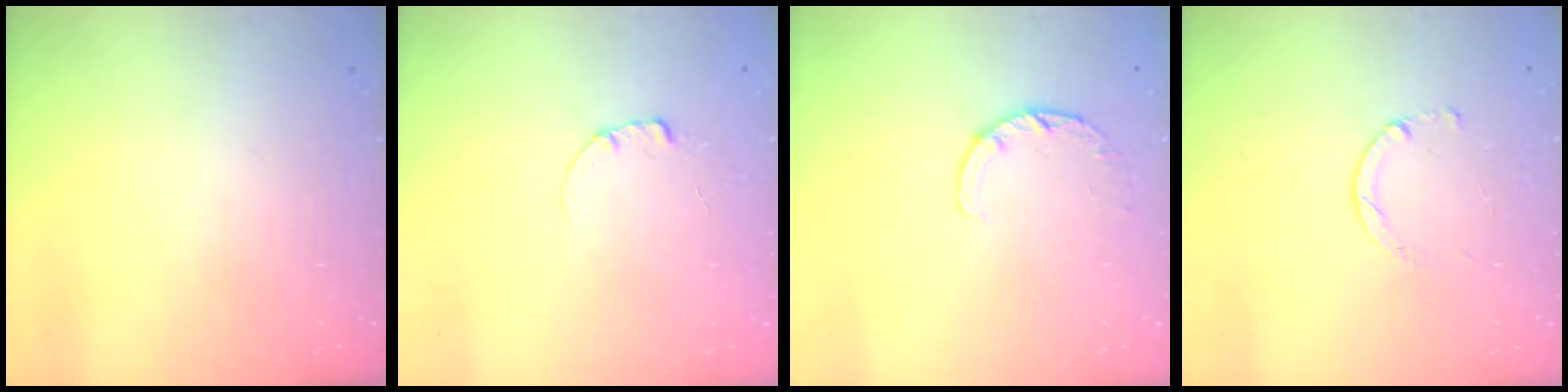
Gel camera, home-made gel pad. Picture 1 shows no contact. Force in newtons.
{"total": 0.6, "press": 0.6, "slide": 0.1}
{"total": 3.0, "press": 2.9, "slide": 0.4}
{"total": 1.8, "press": 1.8, "slide": 0.2}